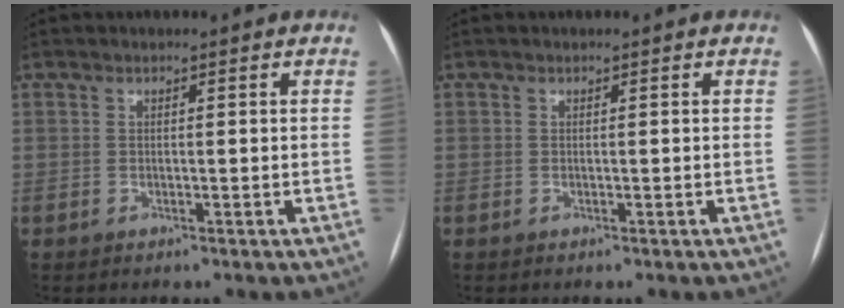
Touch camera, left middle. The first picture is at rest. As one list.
[{"total": 0.0}]